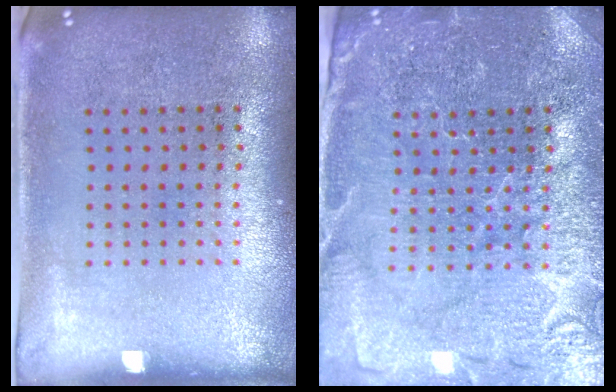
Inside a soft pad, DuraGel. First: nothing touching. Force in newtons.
{"total": 4.0, "press": 3.8, "slide": 1.3}